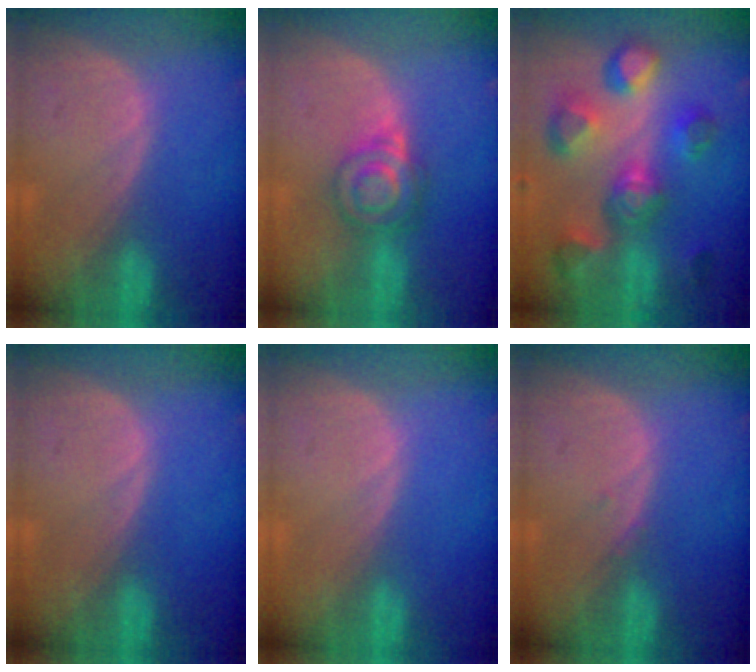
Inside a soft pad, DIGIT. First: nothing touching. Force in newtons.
{"total": 6.6, "press": 5.6, "slide": 3.4}
{"total": 11.1, "press": 10.0, "slide": 4.8}
{"total": 0.0}
{"total": 0.0}
{"total": 0.6, "press": 0.5, "slide": 0.1}